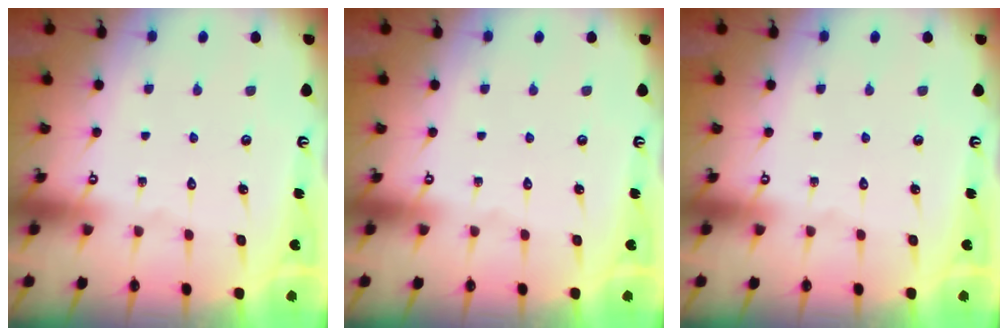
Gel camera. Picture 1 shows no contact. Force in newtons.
{"total": 0.0}
{"total": 0.0}